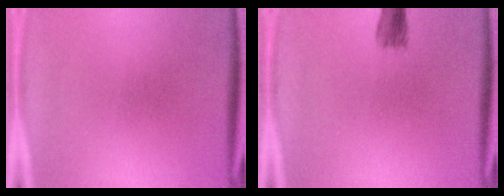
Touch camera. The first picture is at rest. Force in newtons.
{"total": 2.5}